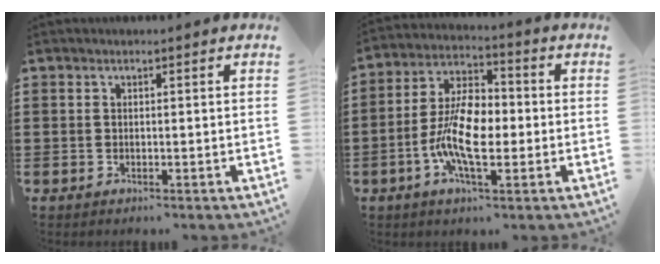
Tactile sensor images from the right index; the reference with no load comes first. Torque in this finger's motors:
{"motor_torque": [2.14, 0.00, 1.05, 0.21]}